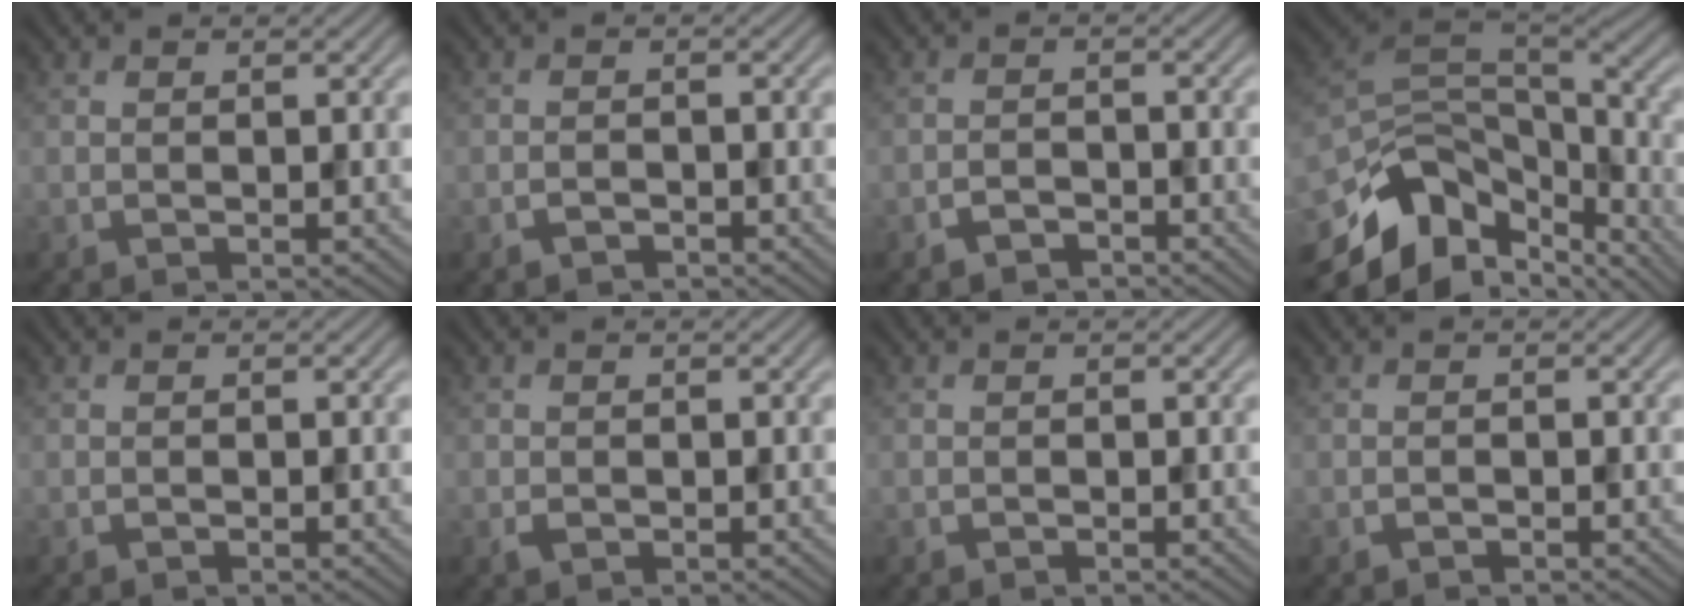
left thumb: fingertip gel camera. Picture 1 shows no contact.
{"total": 1.1, "force": [-1.0, 0.3, 0.2], "torque": [-0.008, 0.002, -0.020]}
{"total": 1.8, "force": [-1.7, 0.6, 0.4], "torque": [-0.010, 0.005, -0.035]}
{"total": 12.7, "force": [-7.0, 6.7, 8.2], "torque": [-0.199, -0.011, -0.116]}
{"total": 0.0}
{"total": 0.8, "force": [-0.3, 0.7, 0.4], "torque": [-0.012, -0.004, -0.002]}
{"total": 0.0}
{"total": 0.5, "force": [-0.5, 0.1, 0.1], "torque": [-0.005, -0.001, -0.007]}